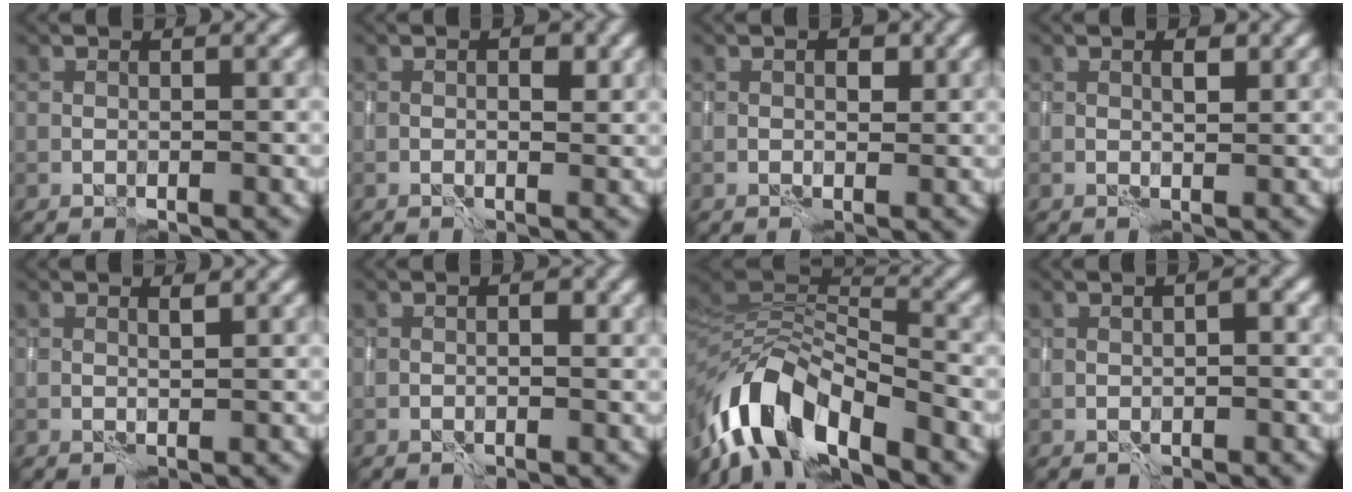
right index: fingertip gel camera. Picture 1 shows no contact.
{"total": 1.4, "force": [0.2, 0.8, 1.1], "torque": [-0.006, -0.001, 0.003]}
{"total": 1.2, "force": [0.2, 0.9, 0.8], "torque": [-0.005, 0.000, 0.001]}
{"total": 1.1, "force": [0.5, 0.5, 0.9], "torque": [-0.011, -0.001, 0.007]}
{"total": 0.8, "force": [0.6, 0.1, 0.5], "torque": [-0.006, -0.001, 0.011]}
{"total": 1.1, "force": [0.0, 0.7, 0.8], "torque": [-0.003, 0.003, 0.001]}
{"total": 9.2, "force": [-5.6, 4.0, 6.0], "torque": [-0.097, 0.002, -0.106]}
{"total": 0.9, "force": [0.0, 0.5, 0.8], "torque": [-0.010, 0.001, 0.000]}